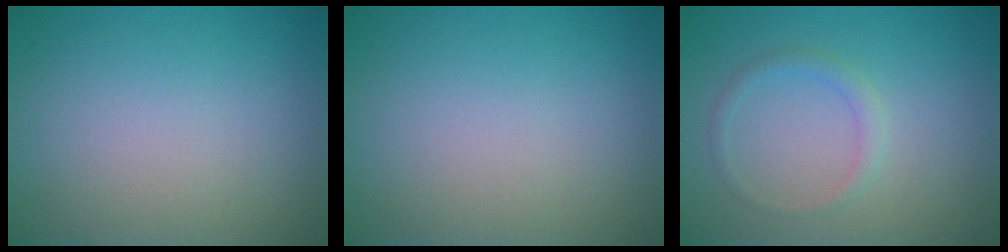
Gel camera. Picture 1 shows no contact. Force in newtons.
{"total": 0.0}
{"total": 1.2, "press": 1.2, "slide": 0.0}